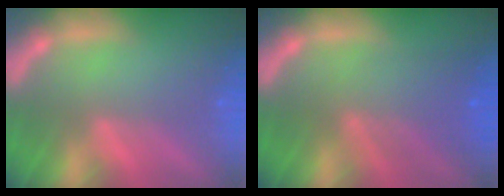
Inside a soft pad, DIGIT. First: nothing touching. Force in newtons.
{"total": 6.0}